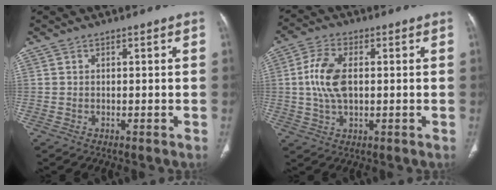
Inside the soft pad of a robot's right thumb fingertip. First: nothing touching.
{"total": 8.9, "force": [0.7, 4.8, 7.4], "torque": [-0.156, 0.006, 0.012]}